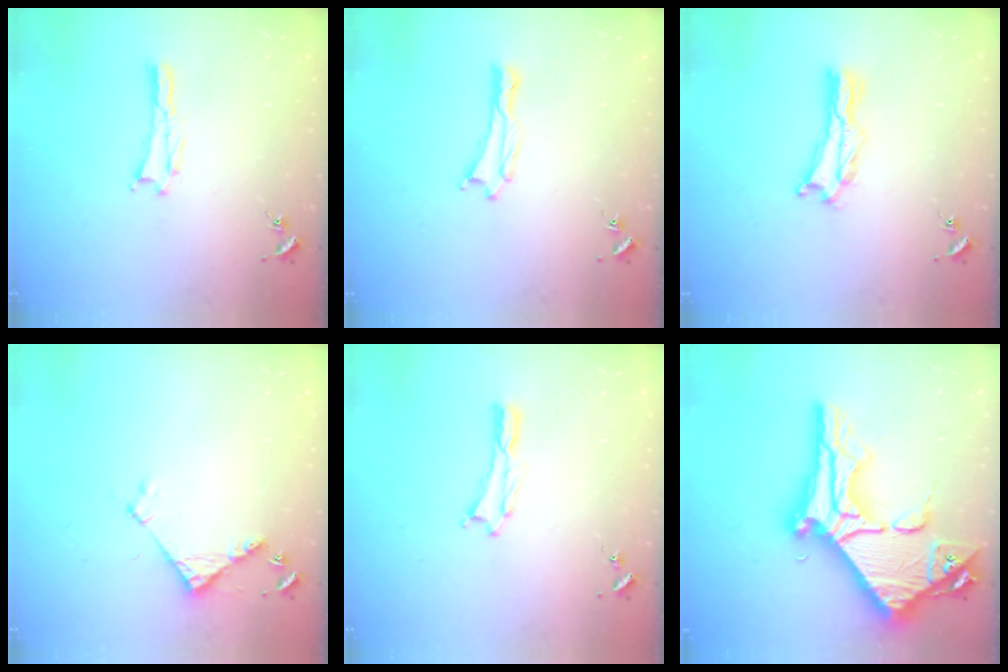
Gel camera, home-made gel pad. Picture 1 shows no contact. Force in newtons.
{"total": 0.0}
{"total": 1.4, "press": 1.4, "slide": 0.3}
{"total": 4.0, "press": 4.0, "slide": 0.3}
{"total": 0.0}
{"total": 15.4, "press": 15.3, "slide": 1.5}